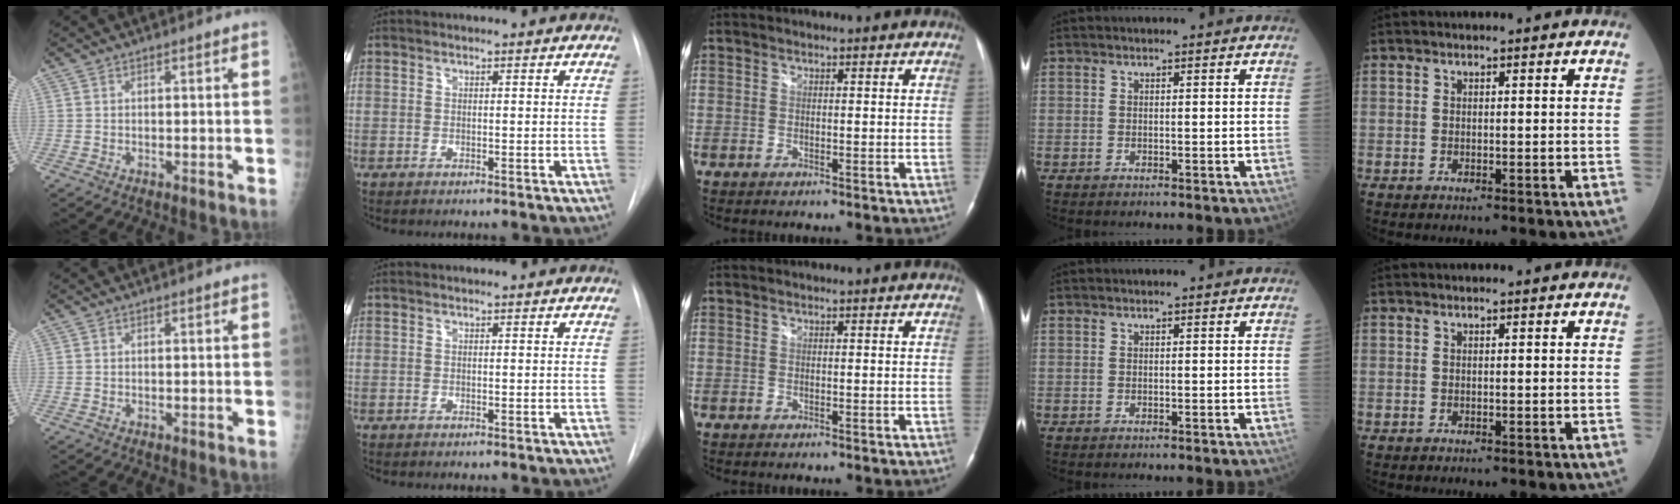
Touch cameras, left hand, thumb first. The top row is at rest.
{}